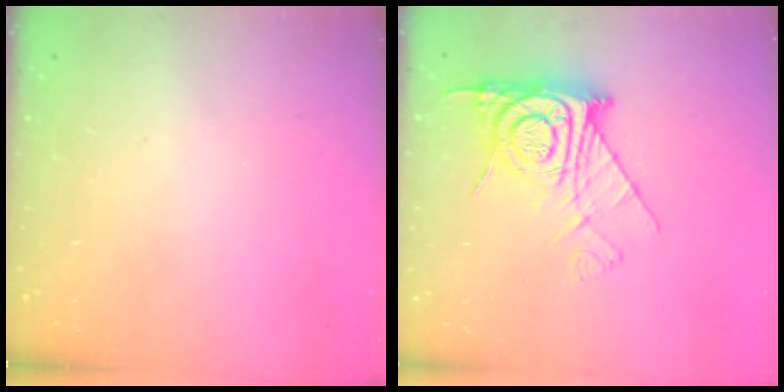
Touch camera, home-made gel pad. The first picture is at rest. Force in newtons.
{"total": 12.8, "press": 12.7, "slide": 1.2}